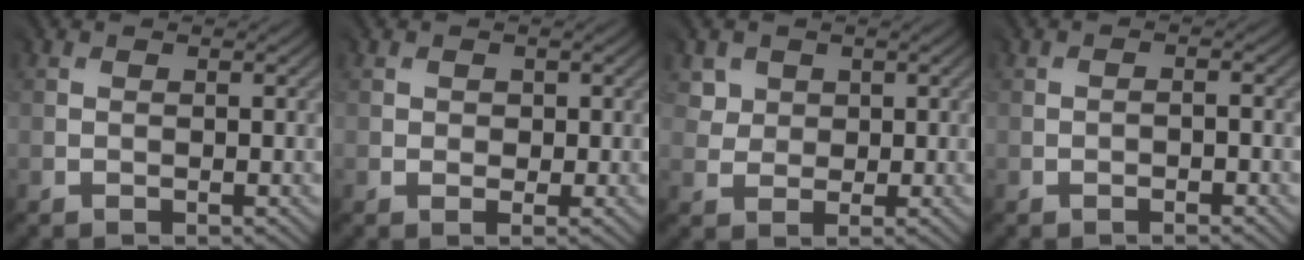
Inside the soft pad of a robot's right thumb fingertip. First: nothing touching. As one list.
[{"total": 1.2, "force": [0.2, 1.0, 0.7], "torque": [-0.010, -0.004, 0.007]}, {"total": 2.7, "force": [1.5, 2.3, 0.1], "torque": [-0.002, -0.004, 0.031]}, {"total": 1.0, "force": [-0.7, 0.2, 0.8], "torque": [-0.005, 0.002, -0.014]}]